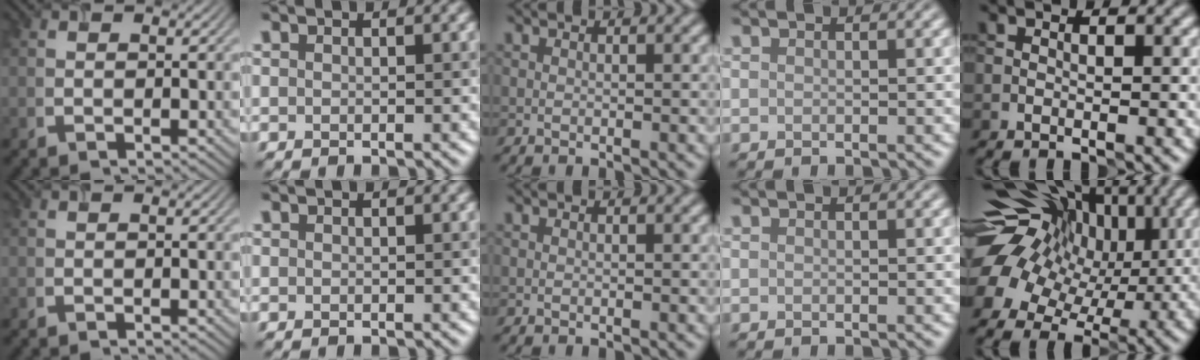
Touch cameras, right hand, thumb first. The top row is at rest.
{"little": {"total": 15.5, "force": [1.9, 12.6, 8.8], "torque": [-0.173, 0.025, 0.021]}}